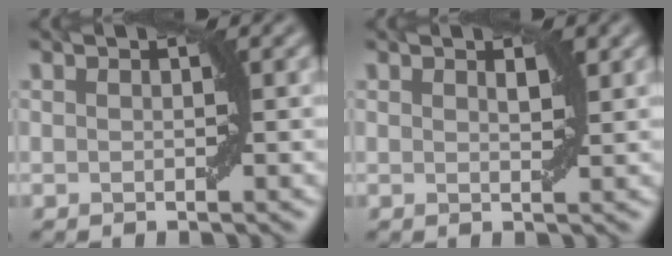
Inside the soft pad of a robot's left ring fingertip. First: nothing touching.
{"total": 1.0, "force": [0.7, 0.3, 0.7], "torque": [-0.011, -0.002, 0.014]}